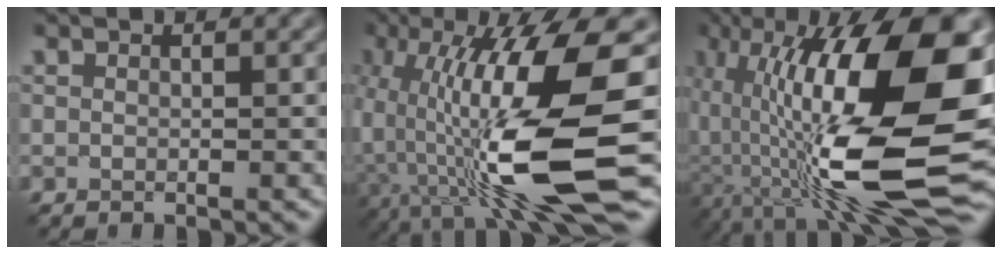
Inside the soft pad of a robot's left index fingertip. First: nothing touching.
{"total": 13.4, "force": [-2.7, 2.5, 12.8], "torque": [-0.238, 0.007, -0.044]}
{"total": 16.9, "force": [-1.0, 6.1, 15.7], "torque": [-0.259, 0.017, -0.027]}